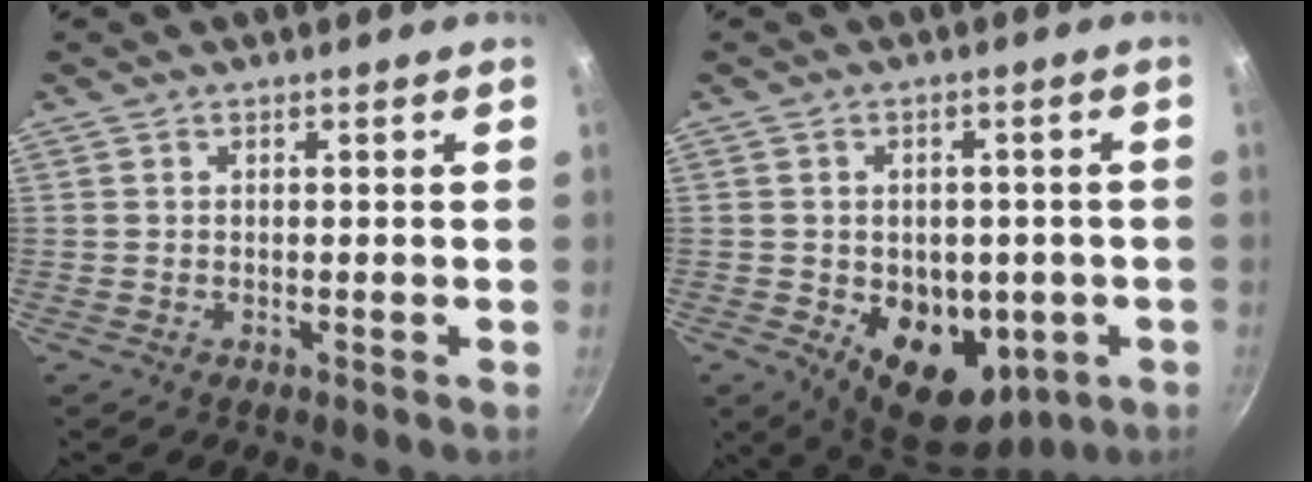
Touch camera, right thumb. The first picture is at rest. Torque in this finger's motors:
{"motor_torque": [-0.30, 0.88, 0.04, 0.07, 0.17]}